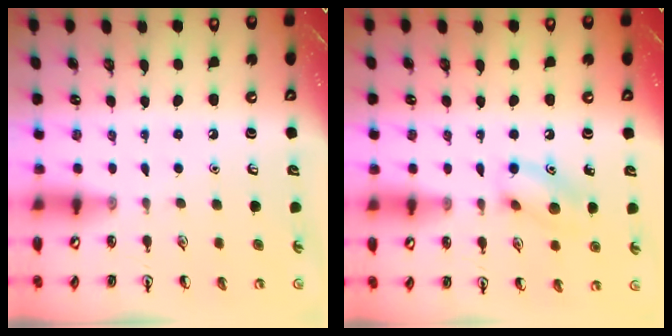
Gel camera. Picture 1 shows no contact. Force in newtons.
{"total": 9.8, "press": 9.8, "slide": 0.6}